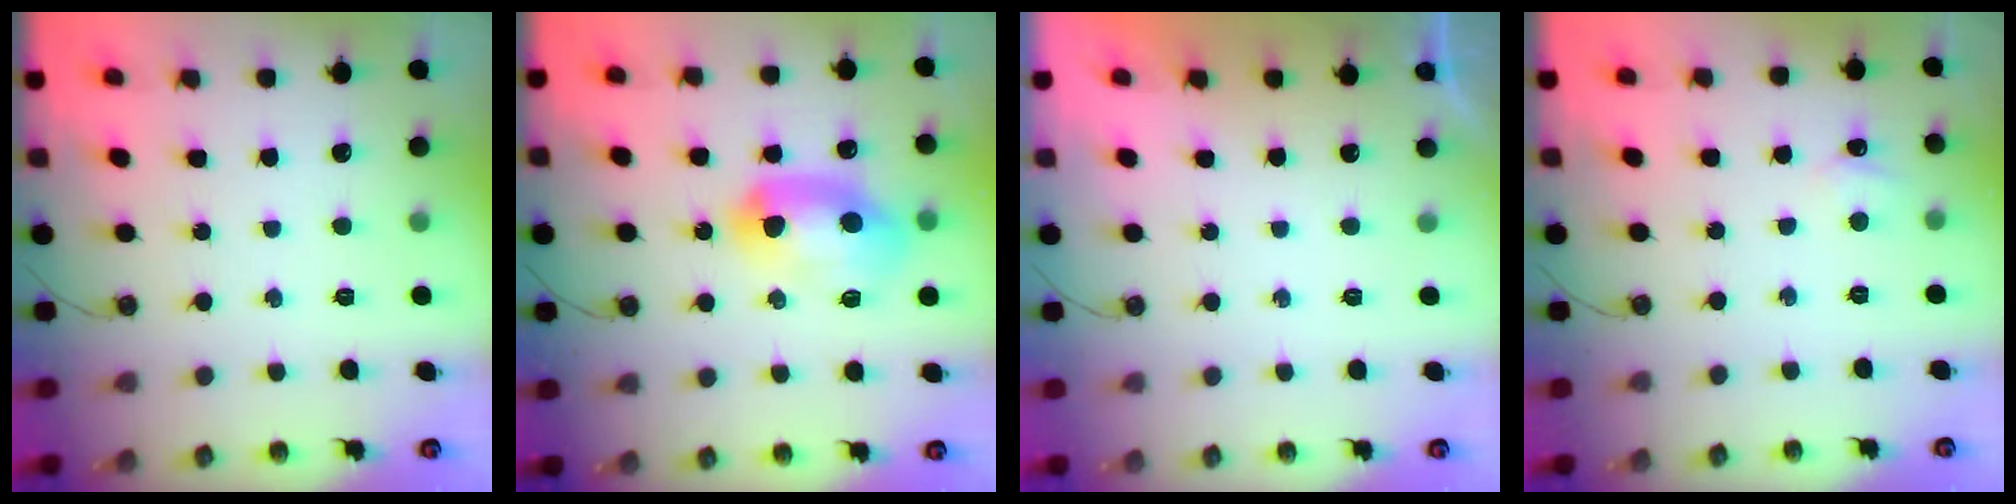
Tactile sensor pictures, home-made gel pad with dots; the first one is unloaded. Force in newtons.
{"total": 14.8, "press": 14.8, "slide": 0.8}
{"total": 0.0}
{"total": 2.8, "press": 2.8, "slide": 0.3}